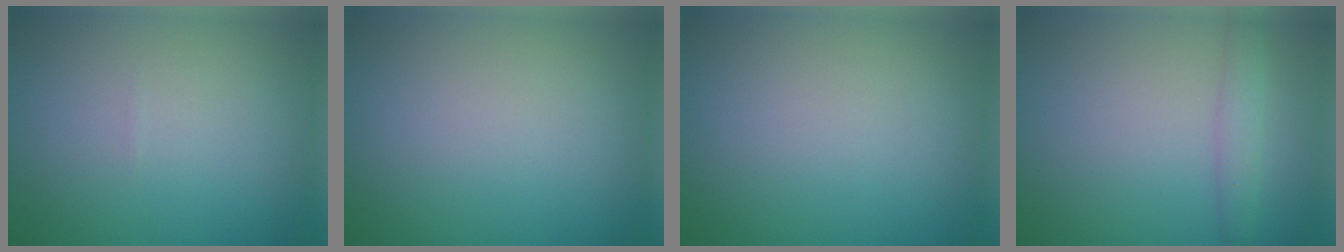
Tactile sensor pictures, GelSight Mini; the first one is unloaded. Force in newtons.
{"total": 0.0}
{"total": 0.0}
{"total": 2.0, "press": 2.0, "slide": 0.0}